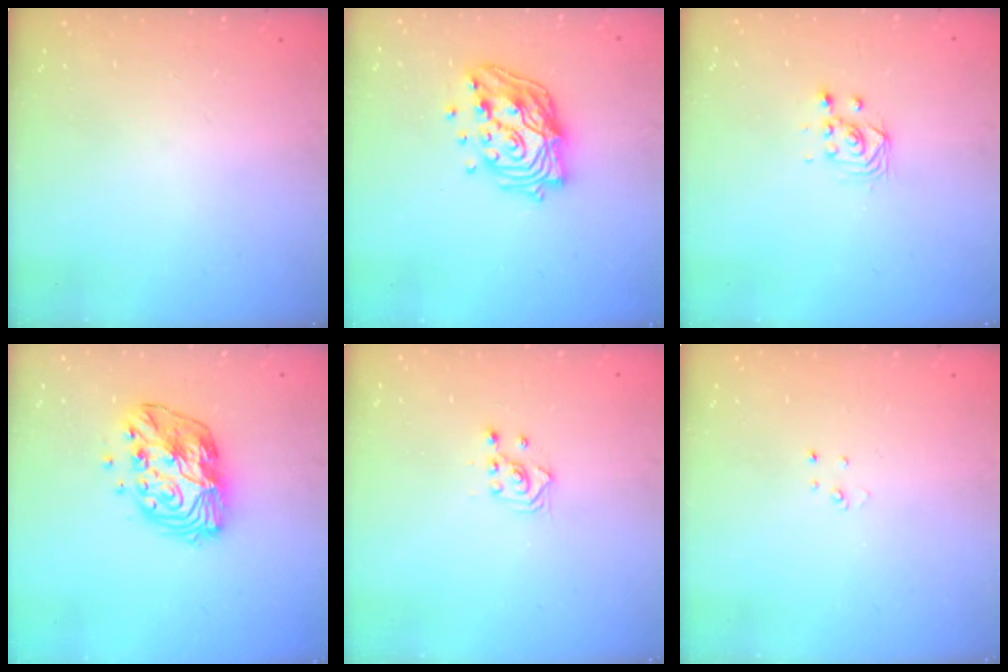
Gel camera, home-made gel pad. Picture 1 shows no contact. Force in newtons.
{"total": 17.6, "press": 17.0, "slide": 4.2}
{"total": 3.3, "press": 3.1, "slide": 1.0}
{"total": 13.5, "press": 13.5, "slide": 1.0}
{"total": 2.9, "press": 2.9, "slide": 0.2}
{"total": 2.0, "press": 2.0, "slide": 0.2}